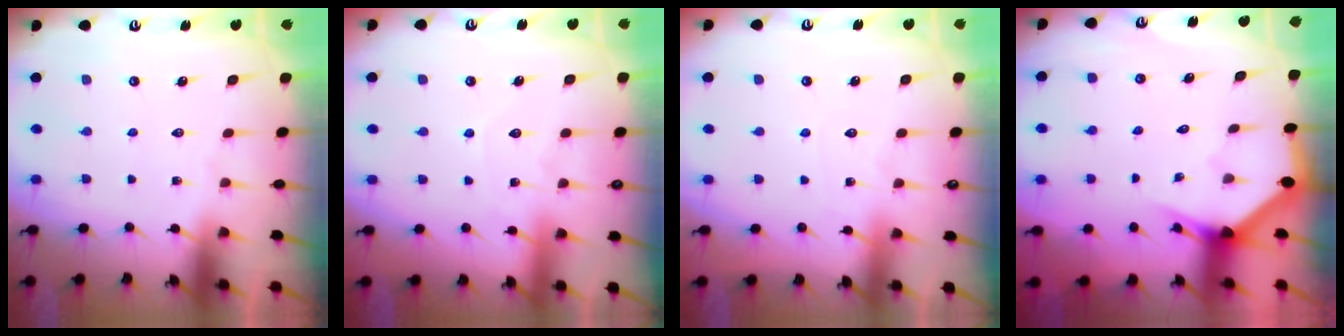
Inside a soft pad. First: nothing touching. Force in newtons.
{"total": 5.4, "press": 5.4, "slide": 0.5}
{"total": 3.5, "press": 3.4, "slide": 0.6}
{"total": 2.9, "press": 2.9, "slide": 0.1}